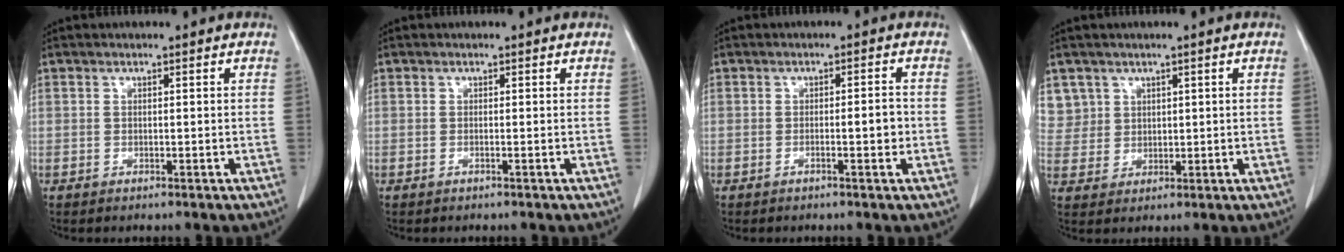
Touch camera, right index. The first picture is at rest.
{"total": 0.0}
{"total": 2.5, "force": [-0.7, 0.3, 2.4], "torque": [-0.031, 0.002, -0.013]}
{"total": 5.1, "force": [2.8, 4.3, -0.3], "torque": [0.016, 0.006, 0.060]}